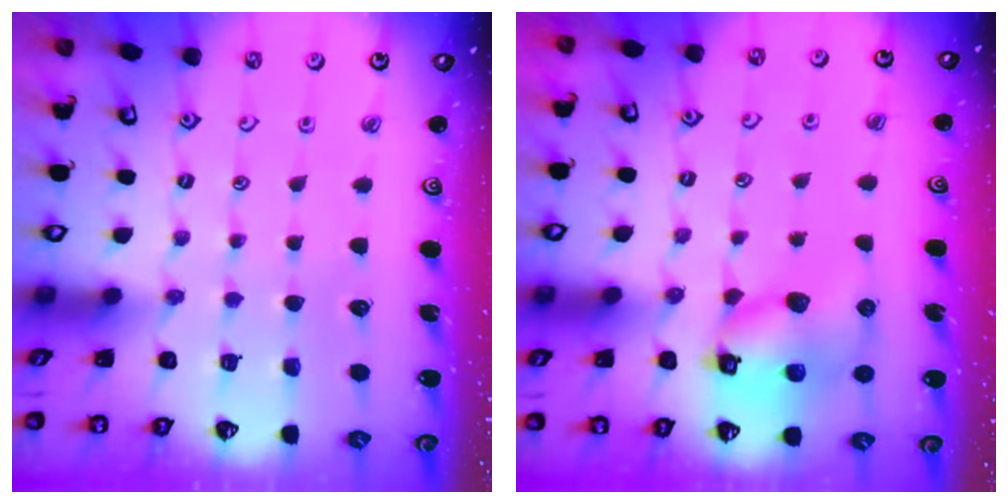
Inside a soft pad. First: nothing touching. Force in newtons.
{"total": 10.8, "press": 10.7, "slide": 1.4}